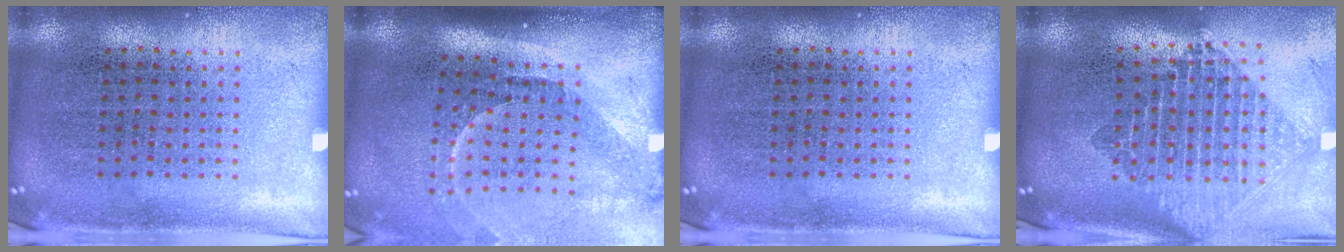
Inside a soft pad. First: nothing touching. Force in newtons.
{"total": 2.2, "press": 1.5, "slide": 1.6}
{"total": 0.0}
{"total": 2.3, "press": 1.8, "slide": 1.4}